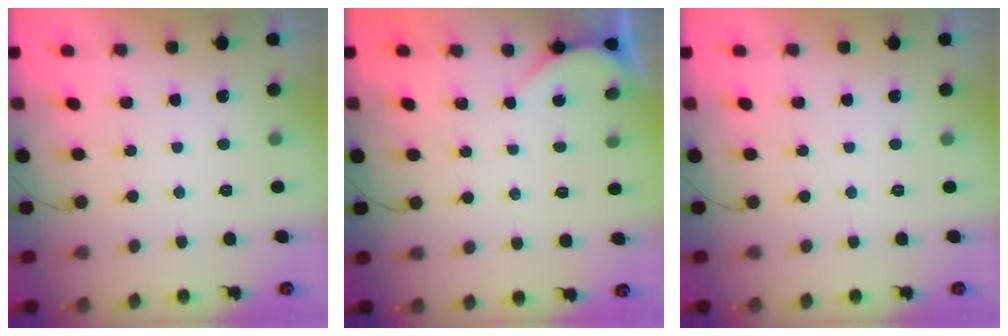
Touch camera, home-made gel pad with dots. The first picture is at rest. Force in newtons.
{"total": 2.3, "press": 2.3, "slide": 0.2}
{"total": 0.0}